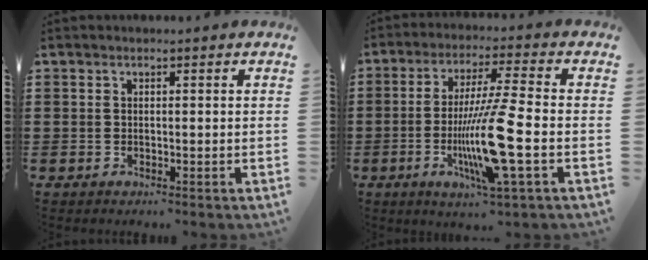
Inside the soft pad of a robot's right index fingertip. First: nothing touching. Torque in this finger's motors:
{"motor_torque": [2.14, 0.00, 1.05, 0.21]}